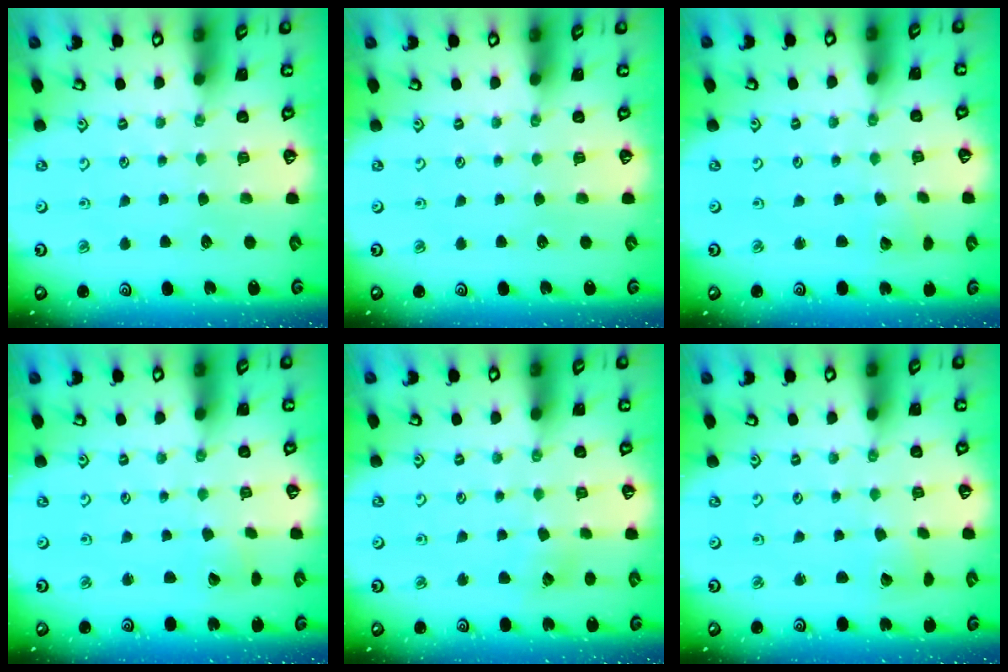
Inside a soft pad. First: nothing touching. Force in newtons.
{"total": 0.0}
{"total": 2.5, "press": 2.5, "slide": 0.3}
{"total": 2.7, "press": 2.7, "slide": 0.3}
{"total": 4.6, "press": 4.6, "slide": 0.5}
{"total": 2.3, "press": 2.3, "slide": 0.2}